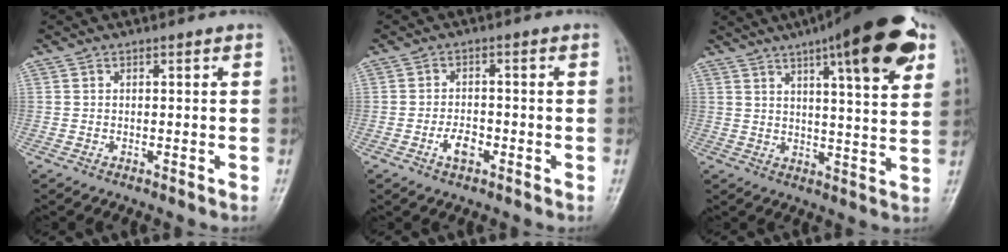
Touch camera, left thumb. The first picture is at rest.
{"total": 3.7, "force": [-1.7, 2.0, 2.6], "torque": [-0.041, 0.010, -0.032]}
{"total": 18.1, "force": [9.4, 4.1, 14.9], "torque": [-0.186, -0.024, 0.129]}